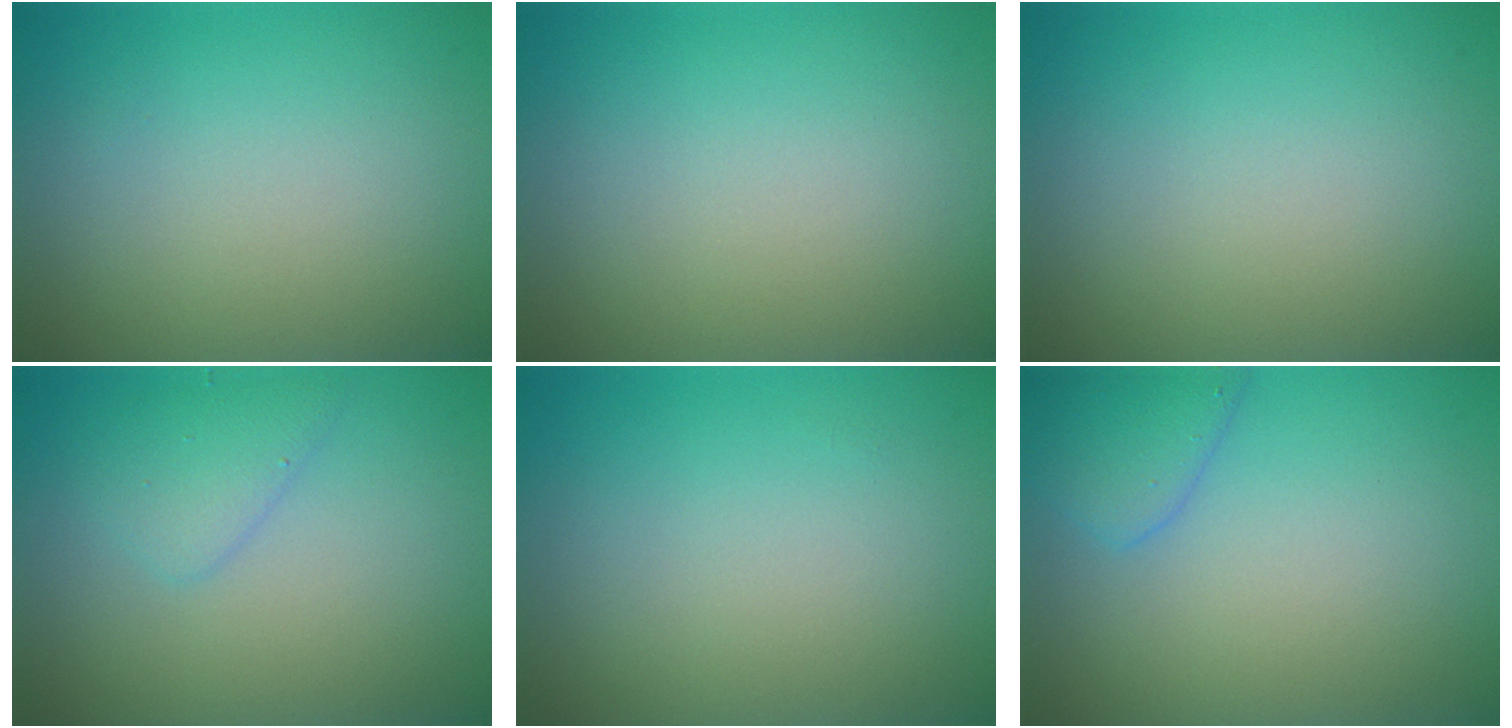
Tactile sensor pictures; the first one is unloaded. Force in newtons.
{"total": 0.0}
{"total": 0.0}
{"total": 2.1, "press": 2.1, "slide": 0.2}
{"total": 0.0}
{"total": 2.7, "press": 2.7, "slide": 0.2}